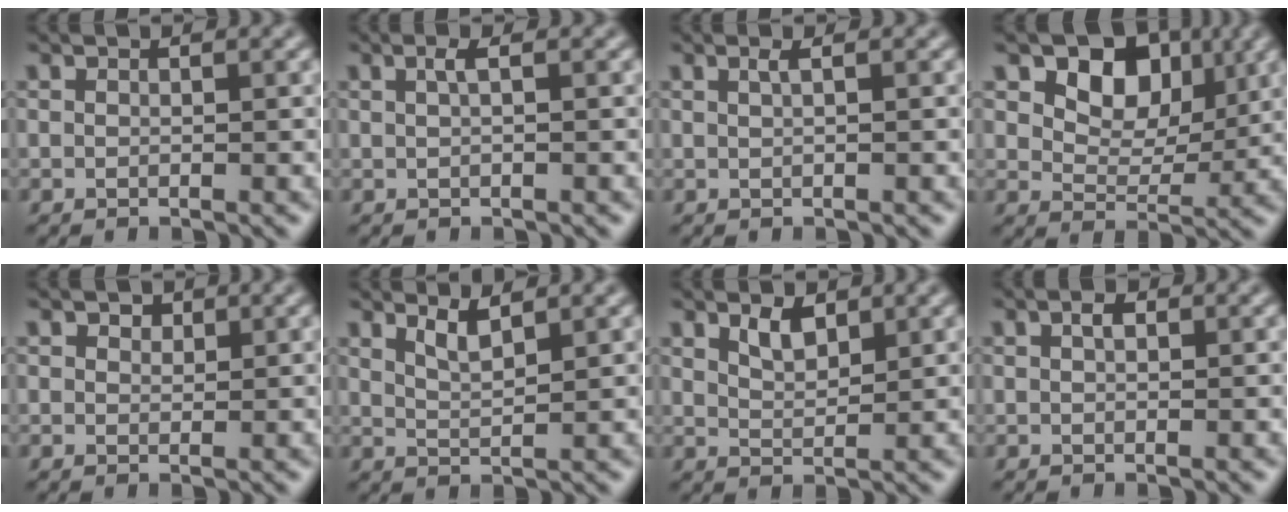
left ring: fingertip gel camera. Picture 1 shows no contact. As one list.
[{"total": 1.1, "force": [0.4, 0.2, 1.0], "torque": [-0.021, 0.003, 0.006]}, {"total": 1.0, "force": [0.4, 0.3, 0.9], "torque": [-0.012, 0.002, 0.006]}, {"total": 6.4, "force": [2.9, 4.3, 3.7], "torque": [-0.061, -0.007, 0.035]}, {"total": 1.2, "force": [0.9, 0.7, 0.4], "torque": [-0.005, -0.003, 0.012]}, {"total": 2.2, "force": [1.6, 0.5, 1.5], "torque": [-0.026, -0.004, 0.031]}, {"total": 2.2, "force": [1.5, 0.9, 1.4], "torque": [-0.025, -0.002, 0.031]}, {"total": 1.1, "force": [0.4, 0.6, 0.9], "torque": [-0.014, 0.002, 0.008]}]